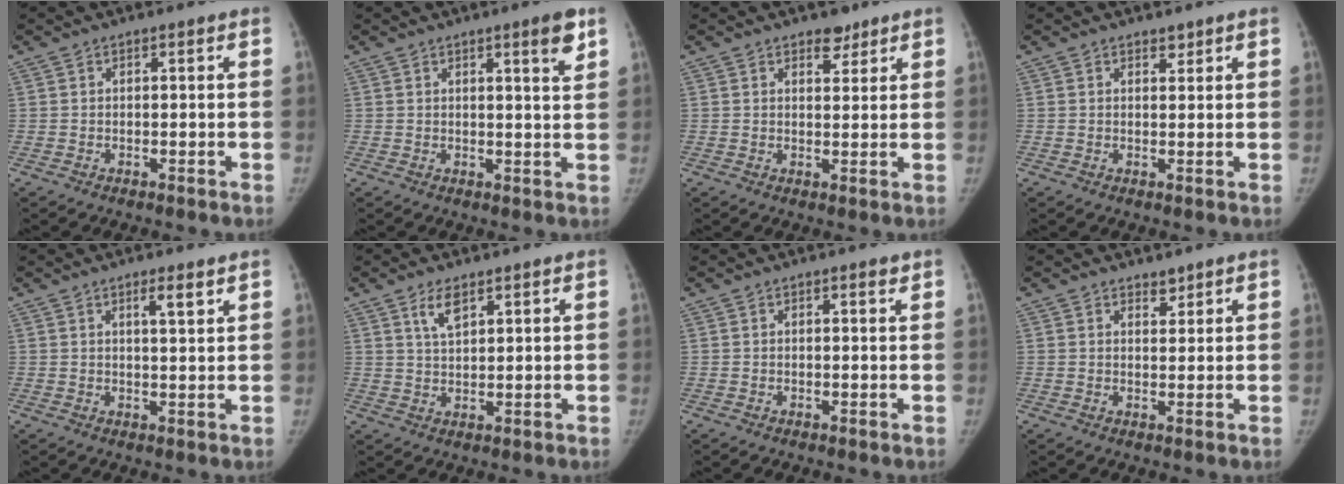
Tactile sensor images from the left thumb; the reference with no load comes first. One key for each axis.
{"total": 4.3, "fx": 2.6, "fy": 0.4, "fz": 3.4, "tx": -0.043, "ty": -0.017, "tz": 0.037}
{"total": 3.2, "fx": 2.3, "fy": 1.7, "fz": 1.3, "tx": 0.000, "ty": -0.015, "tz": 0.035}
{"total": 1.2, "fx": 1.0, "fy": 0.6, "fz": 0.3, "tx": 0.005, "ty": -0.008, "tz": 0.014}
{"total": 3.3, "fx": 2.0, "fy": 0.5, "fz": 2.5, "tx": -0.038, "ty": -0.015, "tz": 0.034}
{"total": 4.2, "fx": 2.6, "fy": 1.7, "fz": 2.8, "tx": -0.048, "ty": -0.011, "tz": 0.053}
{"total": 0.9, "fx": 0.7, "fy": 0.2, "fz": 0.6, "tx": -0.008, "ty": -0.004, "tz": 0.010}
{"total": 1.8, "fx": 1.5, "fy": 0.8, "fz": 0.3, "tx": 0.009, "ty": -0.012, "tz": 0.022}